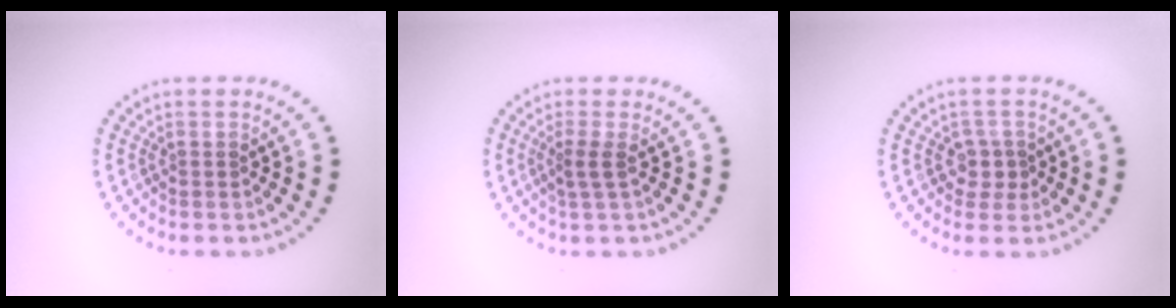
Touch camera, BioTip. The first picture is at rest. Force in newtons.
{"total": 1.7, "press": 1.2, "slide": 1.2}
{"total": 1.6, "press": 1.2, "slide": 1.0}